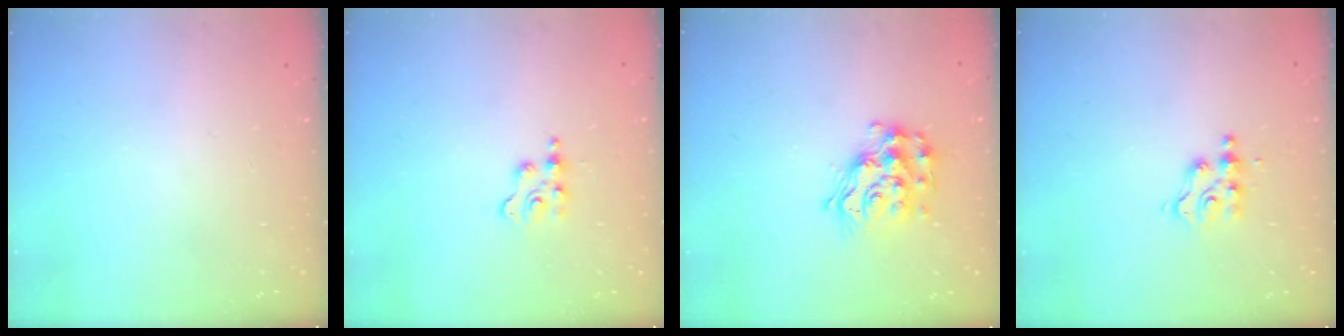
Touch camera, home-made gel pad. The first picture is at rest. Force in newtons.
{"total": 3.2, "press": 3.2, "slide": 0.4}
{"total": 13.7, "press": 13.7, "slide": 0.6}
{"total": 4.3, "press": 4.3, "slide": 0.1}